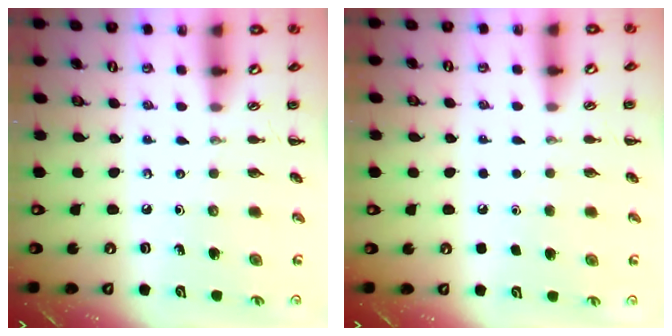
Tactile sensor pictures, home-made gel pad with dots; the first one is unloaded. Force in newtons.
{"total": 1.8, "press": 1.8, "slide": 0.1}